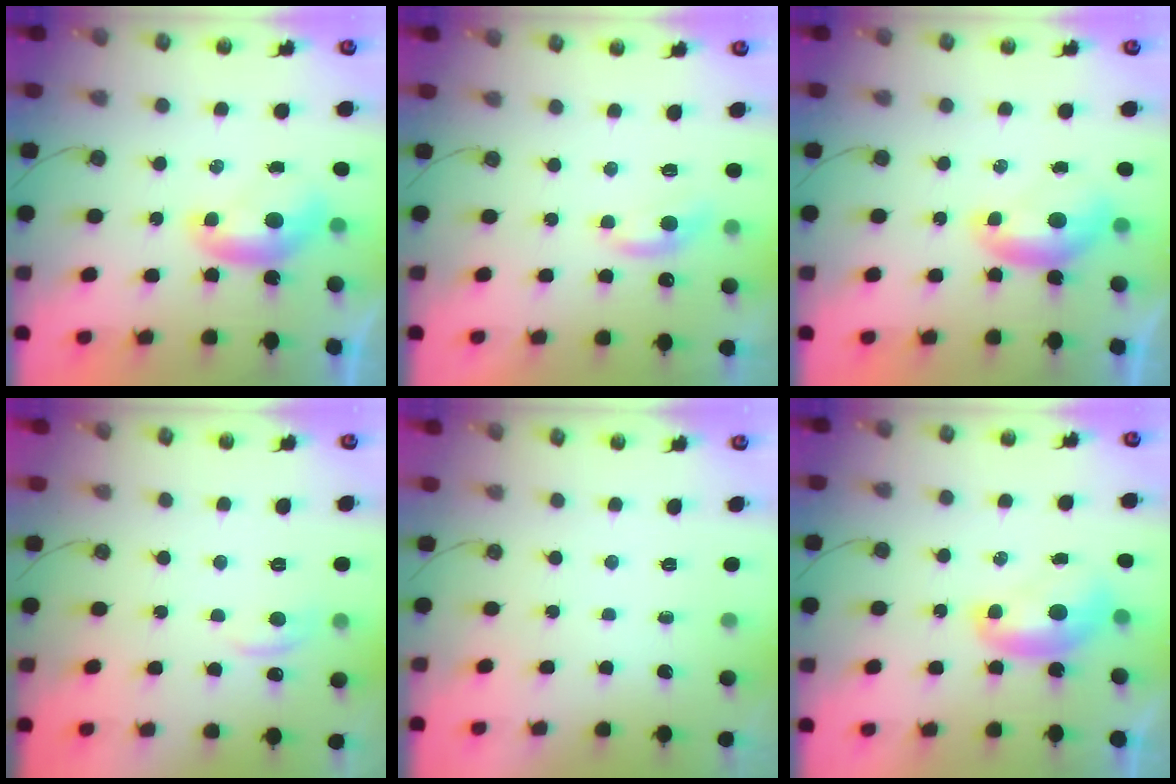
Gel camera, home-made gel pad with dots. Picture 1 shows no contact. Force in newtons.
{"total": 0.9, "press": 0.1, "slide": 0.9}
{"total": 0.0}
{"total": 2.1, "press": 2.0, "slide": 0.8}
{"total": 0.0}
{"total": 1.8, "press": 1.8, "slide": 0.2}